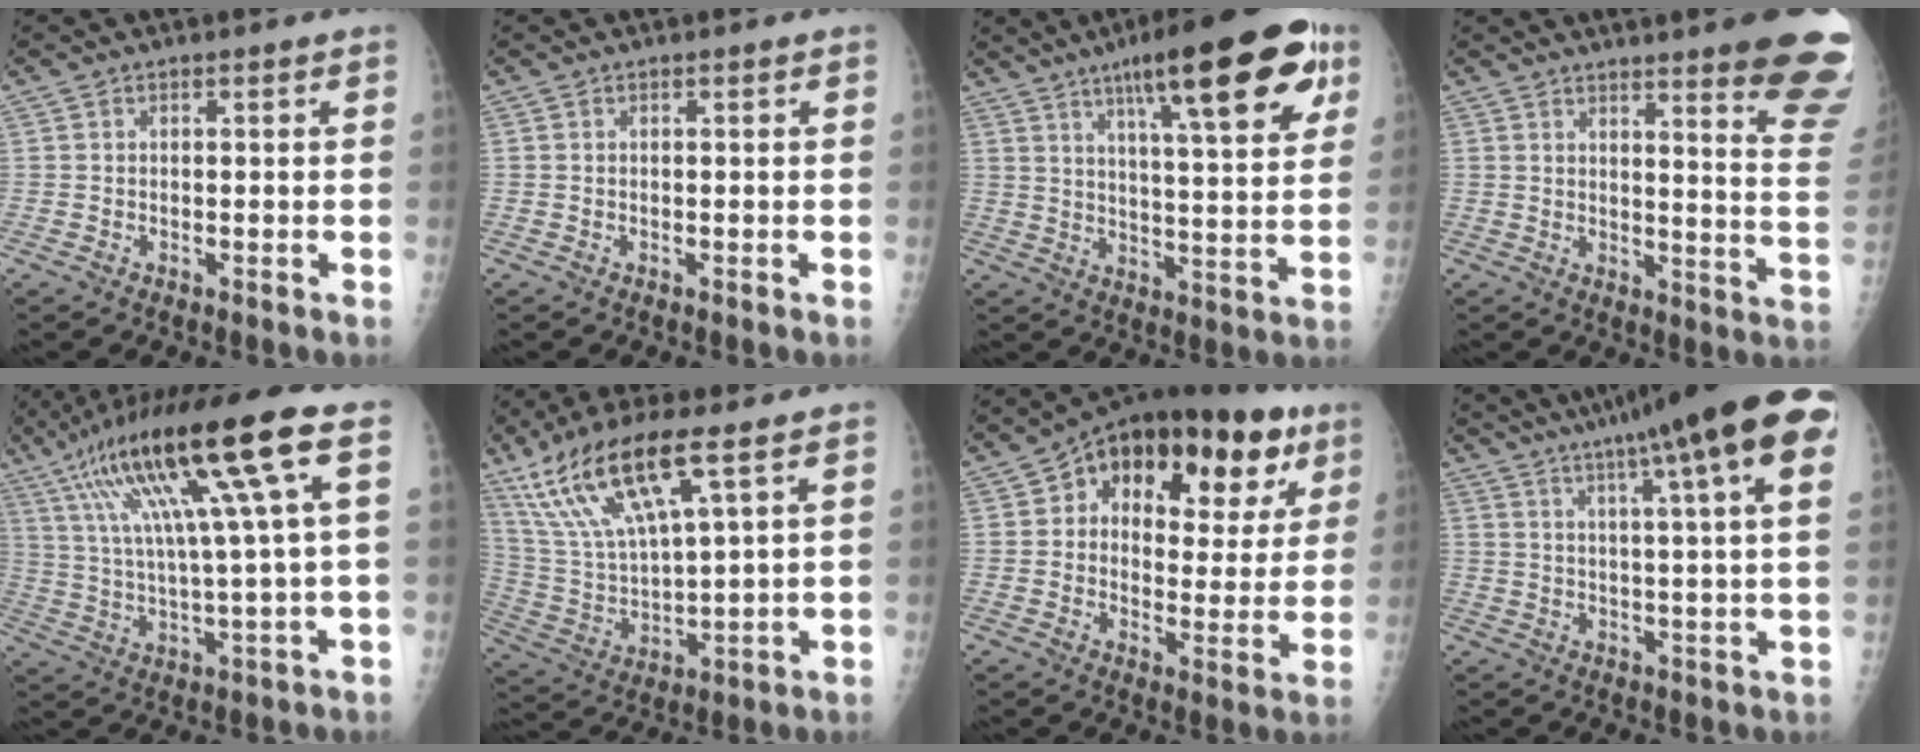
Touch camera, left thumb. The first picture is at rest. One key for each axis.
{"total": 0.0}
{"total": 22.3, "fx": 11.4, "fy": 5.3, "fz": 18.3, "tx": -0.241, "ty": -0.020, "tz": 0.164}
{"total": 17.2, "fx": 12.3, "fy": 1.7, "fz": 11.9, "tx": -0.120, "ty": -0.092, "tz": 0.140}
{"total": 21.2, "fx": 8.2, "fy": 2.1, "fz": 19.4, "tx": -0.356, "ty": 0.012, "tz": 0.137}
{"total": 17.8, "fx": 9.8, "fy": 4.7, "fz": 14.1, "tx": -0.288, "ty": -0.024, "tz": 0.201}
{"total": 22.0, "fx": 10.2, "fy": 12.6, "fz": 14.8, "tx": -0.158, "ty": 0.003, "tz": 0.143}
{"total": 22.3, "fx": 12.3, "fy": 2.6, "fz": 18.4, "tx": -0.277, "ty": 0.005, "tz": 0.155}